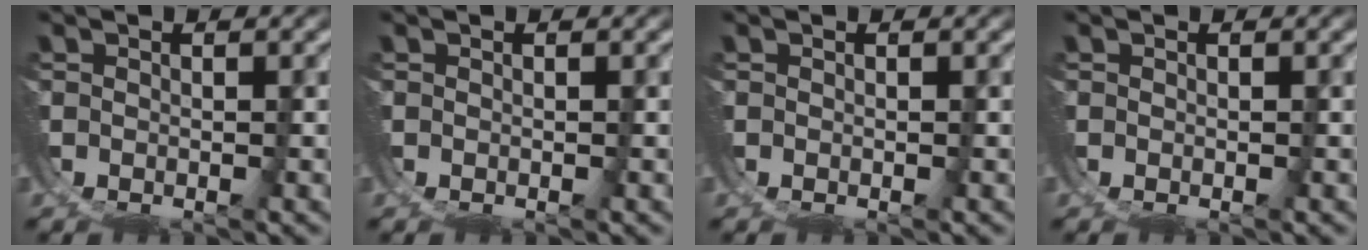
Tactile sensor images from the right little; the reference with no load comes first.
{"total": 0.0}
{"total": 0.0}
{"total": 0.0}